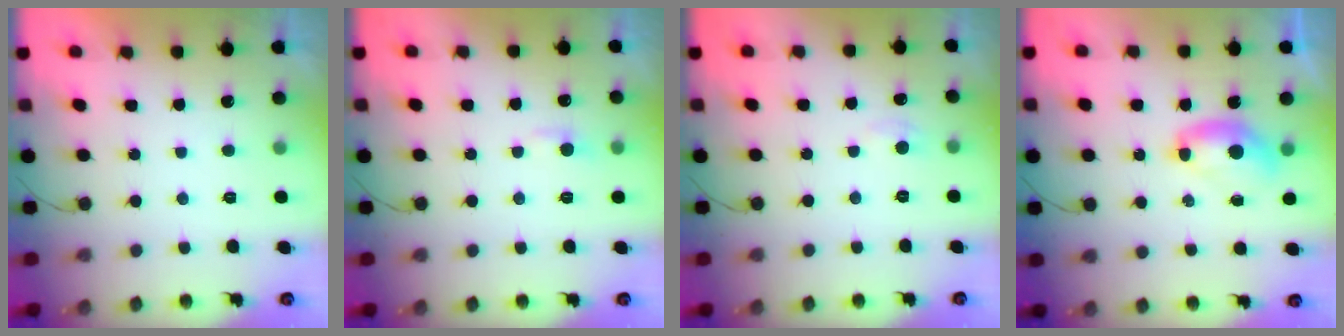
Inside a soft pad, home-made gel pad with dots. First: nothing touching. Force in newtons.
{"total": 4.8, "press": 4.7, "slide": 0.5}
{"total": 2.5, "press": 2.4, "slide": 0.4}
{"total": 7.2, "press": 7.2, "slide": 0.7}